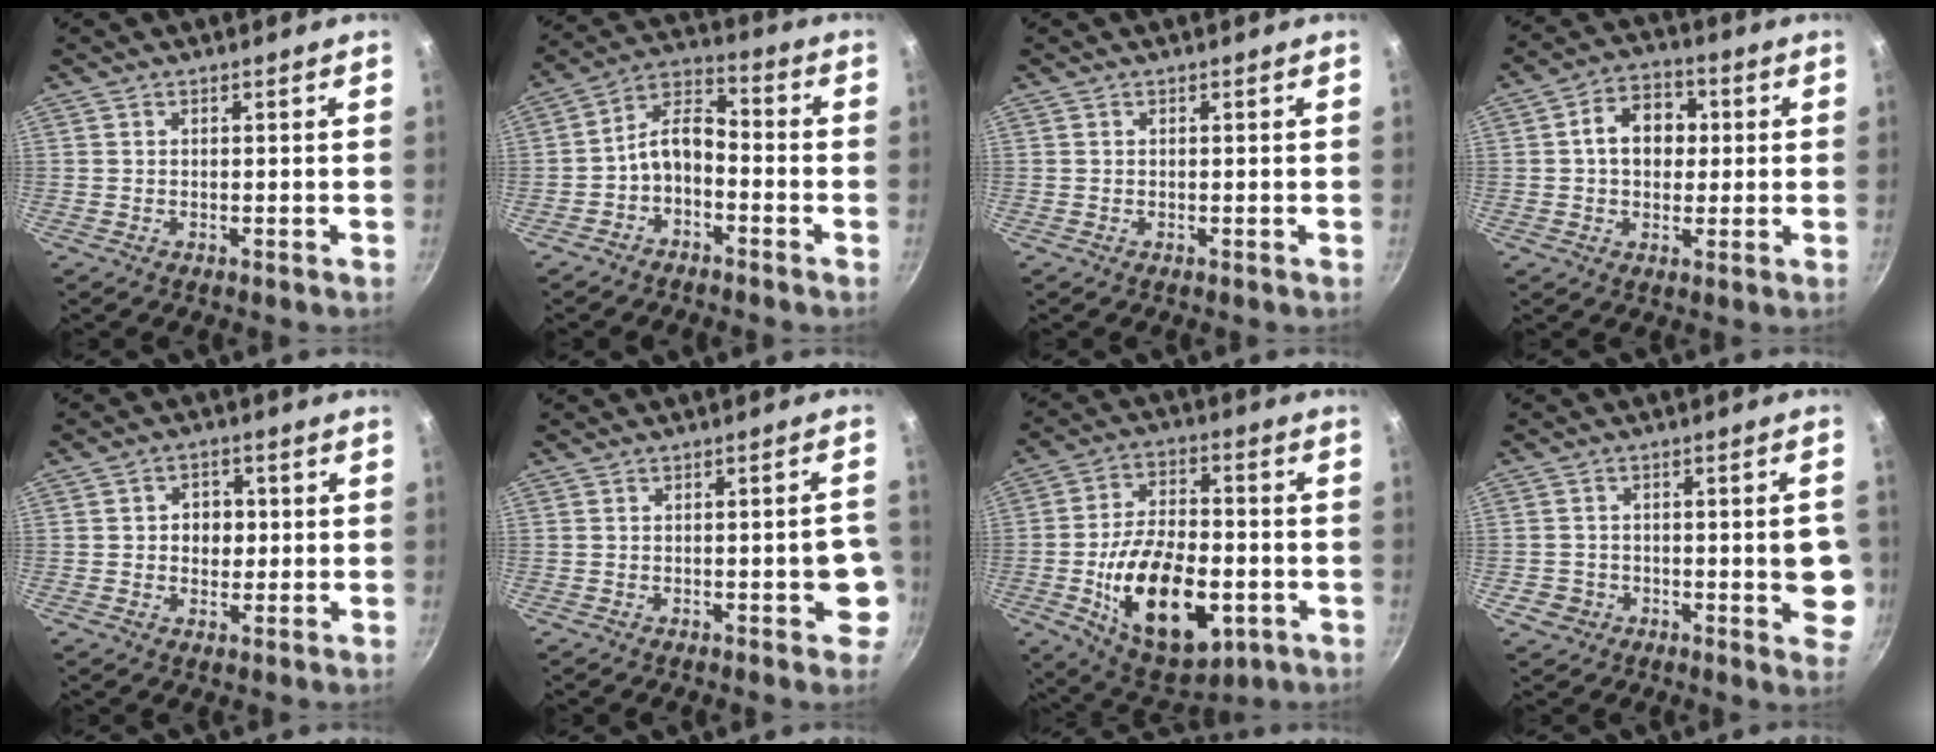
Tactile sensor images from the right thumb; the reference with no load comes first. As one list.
[{"total": 7.9, "force": [-3.2, 4.7, 5.4], "torque": [-0.093, 0.060, -0.066]}, {"total": 0.0}, {"total": 9.6, "force": [1.0, 7.2, 6.2], "torque": [-0.063, 0.017, 0.003]}, {"total": 5.1, "force": [0.1, 4.3, 2.8], "torque": [-0.013, 0.004, -0.002]}, {"total": 6.4, "force": [-1.6, 2.4, 5.6], "torque": [-0.047, 0.017, -0.020]}, {"total": 22.2, "force": [-5.8, 12.2, 17.7], "torque": [-0.277, 0.020, -0.081]}, {"total": 9.2, "force": [-1.6, 5.2, 7.4], "torque": [-0.058, 0.012, -0.019]}]